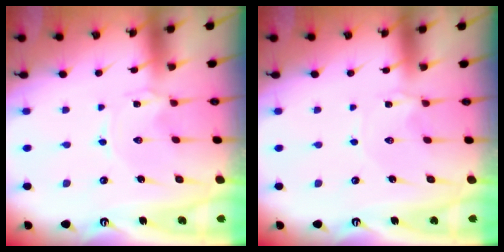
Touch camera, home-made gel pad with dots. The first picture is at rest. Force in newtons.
{"total": 2.0, "press": 2.0, "slide": 0.2}